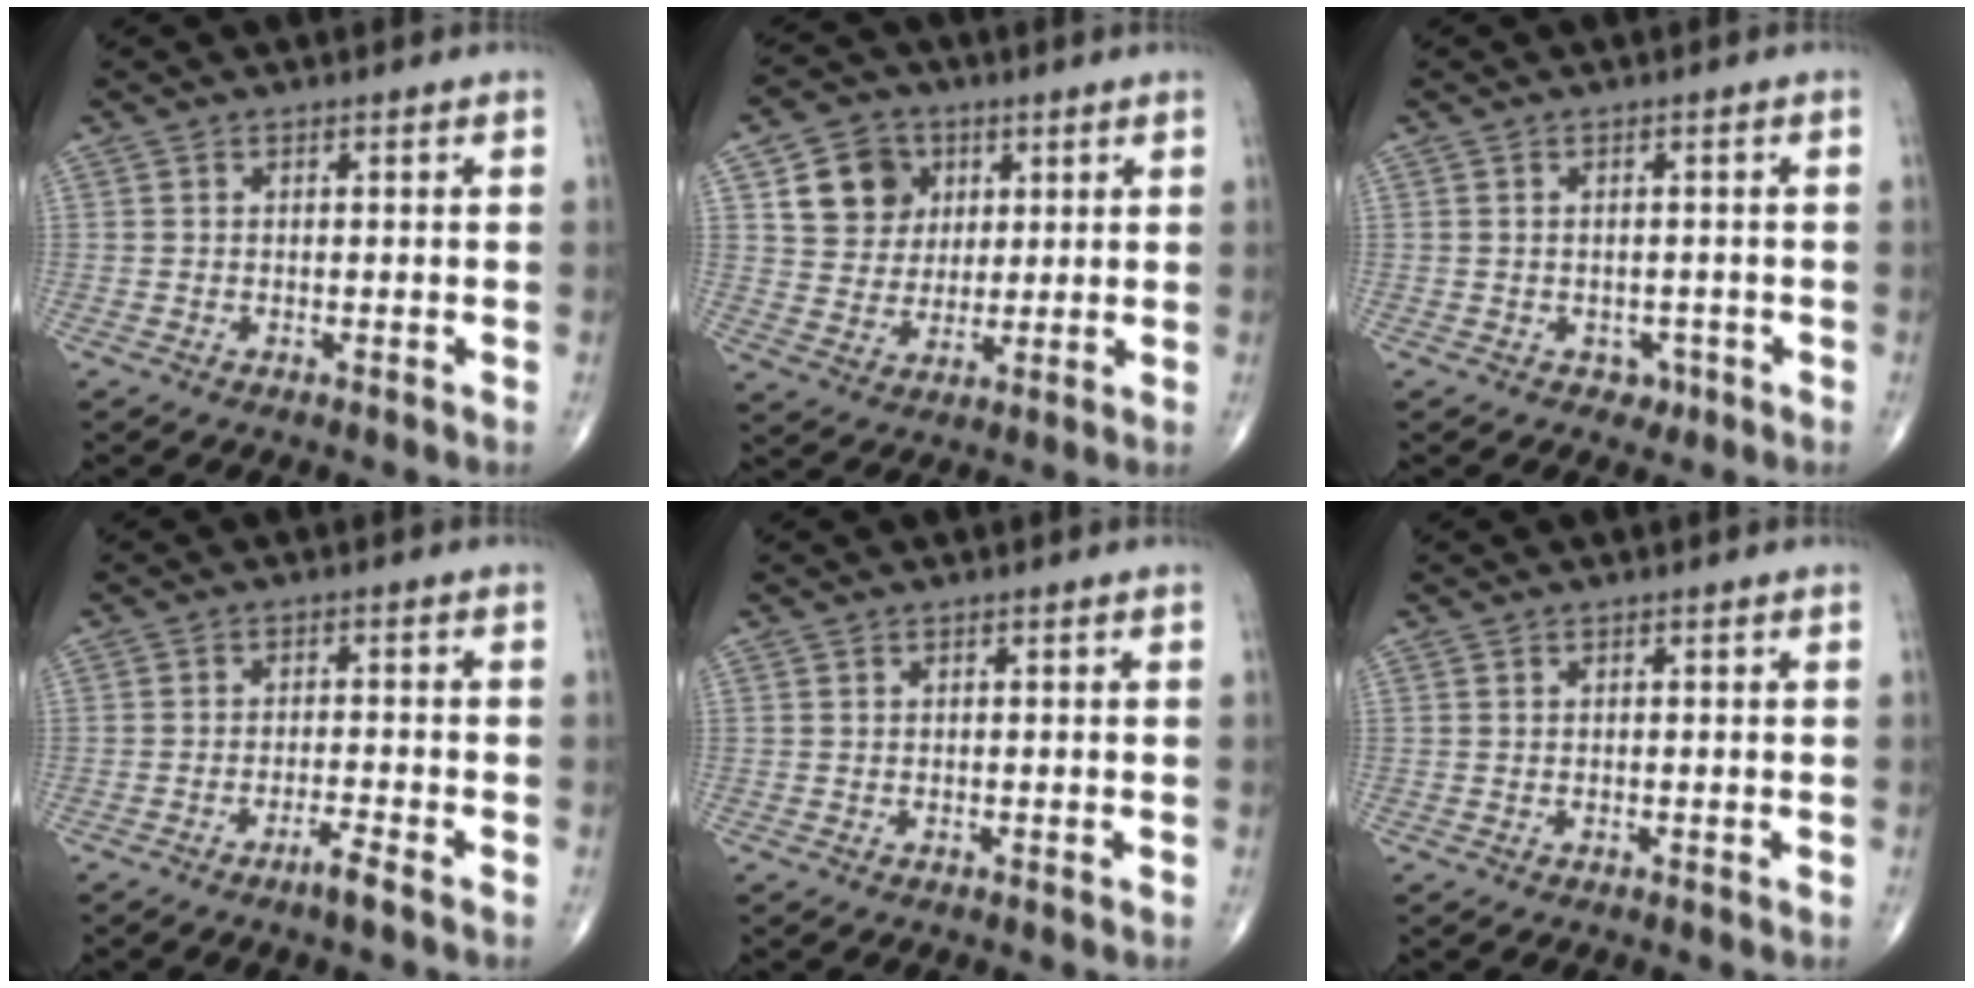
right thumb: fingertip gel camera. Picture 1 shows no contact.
{"total": 10.3, "force": [3.8, 8.8, 3.7], "torque": [-0.030, -0.008, 0.069]}
{"total": 2.3, "force": [-1.0, 1.9, 0.8], "torque": [0.003, 0.005, -0.011]}
{"total": 3.0, "force": [-2.2, -0.1, 2.1], "torque": [-0.044, 0.009, -0.044]}
{"total": 0.0}
{"total": 0.0}